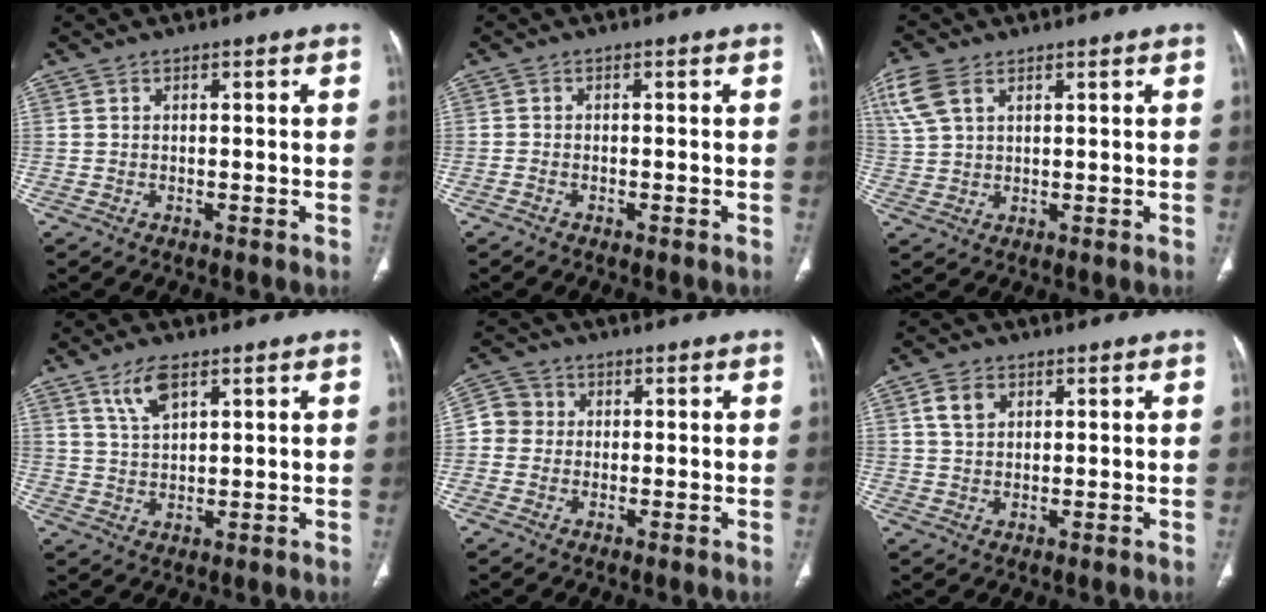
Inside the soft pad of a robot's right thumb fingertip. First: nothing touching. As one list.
[{"total": 0.7, "force": [-0.7, 0.3, 0.2], "torque": [-0.010, 0.005, -0.013]}, {"total": 8.1, "force": [4.2, 4.7, 5.2], "torque": [-0.135, 0.006, 0.091]}, {"total": 5.5, "force": [3.3, 2.2, 3.8], "torque": [-0.069, -0.014, 0.068]}, {"total": 4.7, "force": [0.2, 4.6, 1.1], "torque": [-0.002, 0.011, -0.005]}, {"total": 4.1, "force": [1.8, 2.9, 2.2], "torque": [-0.032, -0.002, 0.037]}]